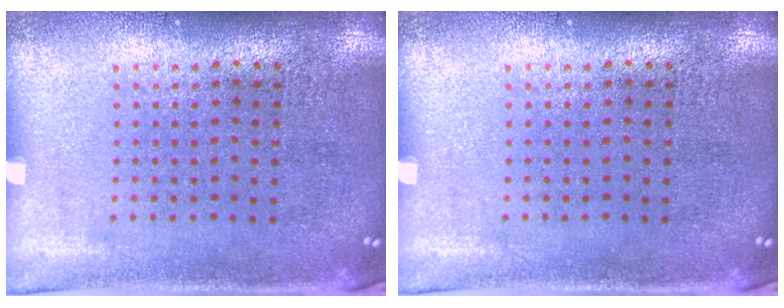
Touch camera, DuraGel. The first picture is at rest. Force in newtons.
{"total": 0.0}